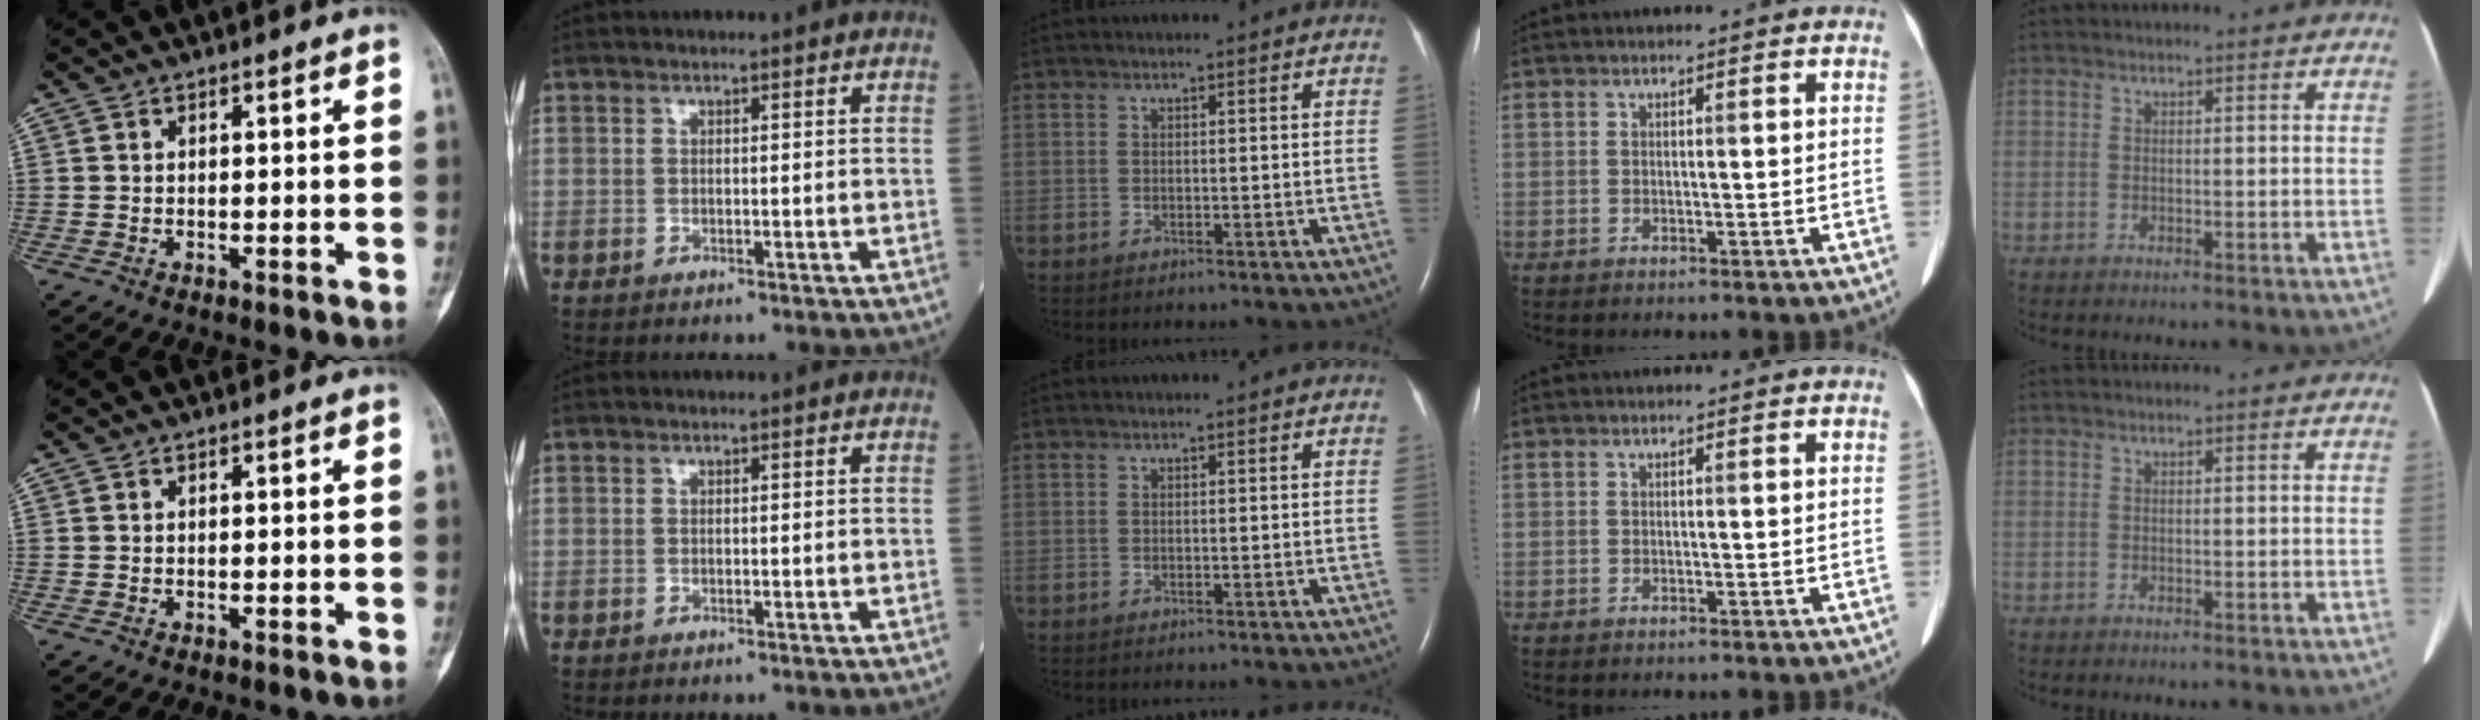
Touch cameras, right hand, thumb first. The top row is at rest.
{}